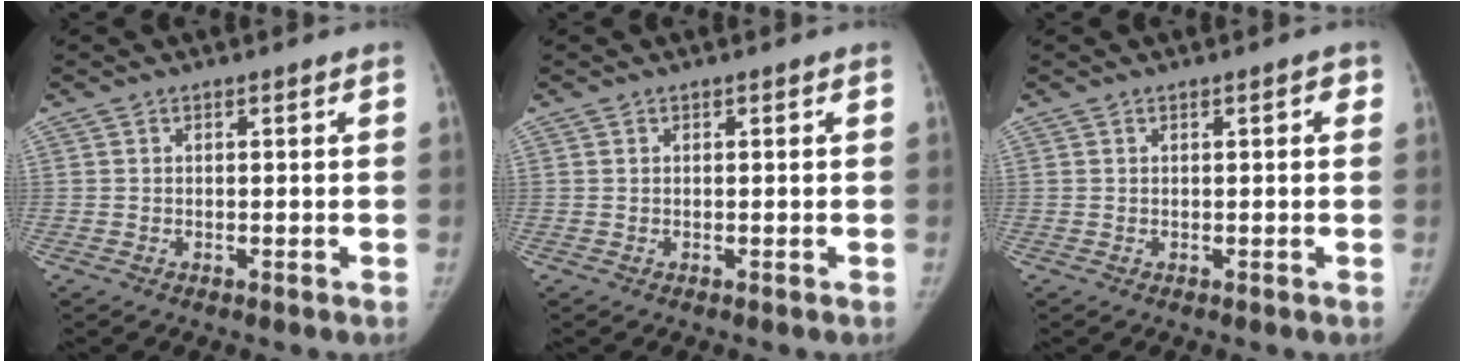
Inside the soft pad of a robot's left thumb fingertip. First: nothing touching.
{"total": 0.0}
{"total": 1.5, "force": [0.5, 0.5, 1.3], "torque": [-0.012, 0.003, 0.005]}